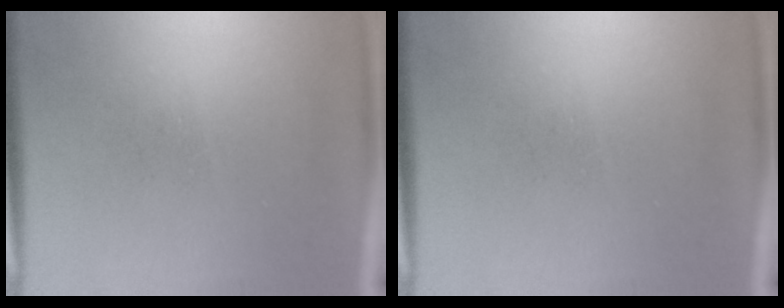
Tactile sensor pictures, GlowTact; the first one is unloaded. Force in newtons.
{"total": 0.0}